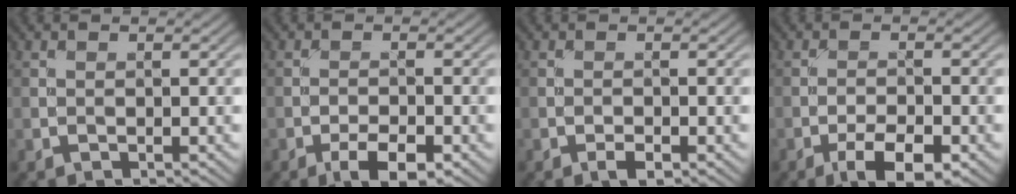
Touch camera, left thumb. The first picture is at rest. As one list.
[{"total": 4.5, "force": [-2.6, 1.5, 3.4], "torque": [-0.056, 0.002, -0.044]}, {"total": 1.5, "force": [-0.9, 0.6, 1.1], "torque": [-0.017, 0.002, -0.018]}, {"total": 5.8, "force": [-3.3, 2.0, 4.3], "torque": [-0.072, 0.002, -0.056]}]